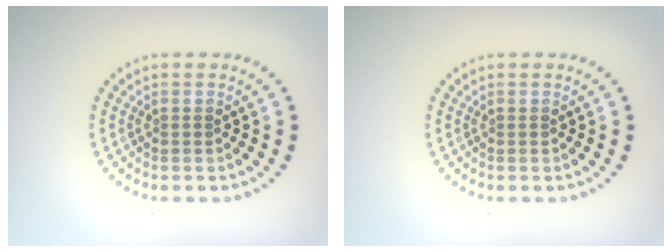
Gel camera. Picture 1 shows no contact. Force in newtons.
{"total": 0.0}